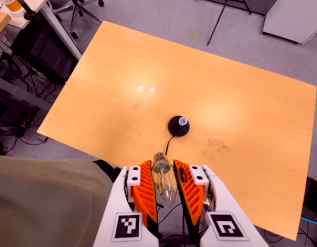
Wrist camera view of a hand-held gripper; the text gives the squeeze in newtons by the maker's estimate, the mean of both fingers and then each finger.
{"total": 19.2, "left": 20.1, "right": 18.4}